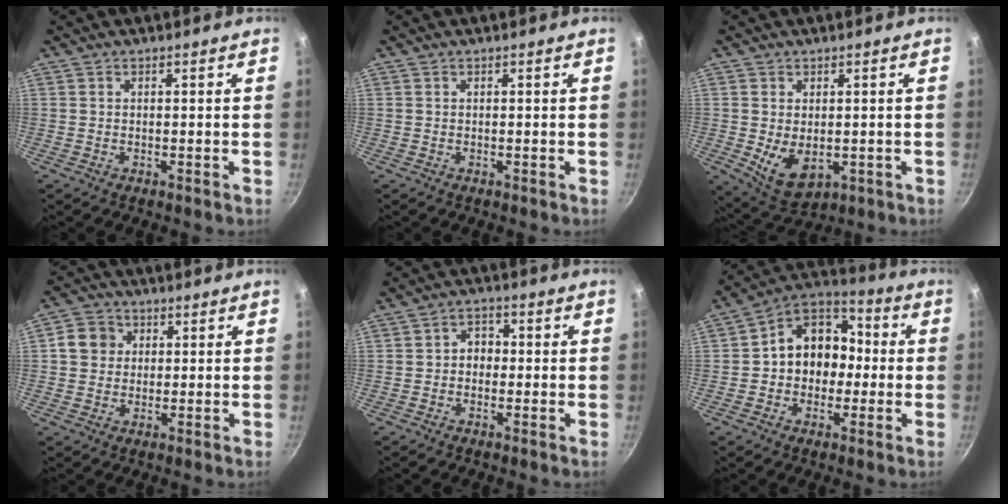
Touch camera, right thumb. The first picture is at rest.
{"total": 0.0}
{"total": 7.7, "force": [-0.7, 5.0, 5.8], "torque": [-0.091, -0.020, 0.010]}
{"total": 5.6, "force": [1.1, 5.1, 2.1], "torque": [-0.008, 0.007, 0.007]}
{"total": 3.7, "force": [-0.4, 3.1, 2.1], "torque": [-0.007, 0.013, -0.016]}
{"total": 13.5, "force": [-0.6, 11.0, 7.8], "torque": [-0.065, 0.046, -0.030]}